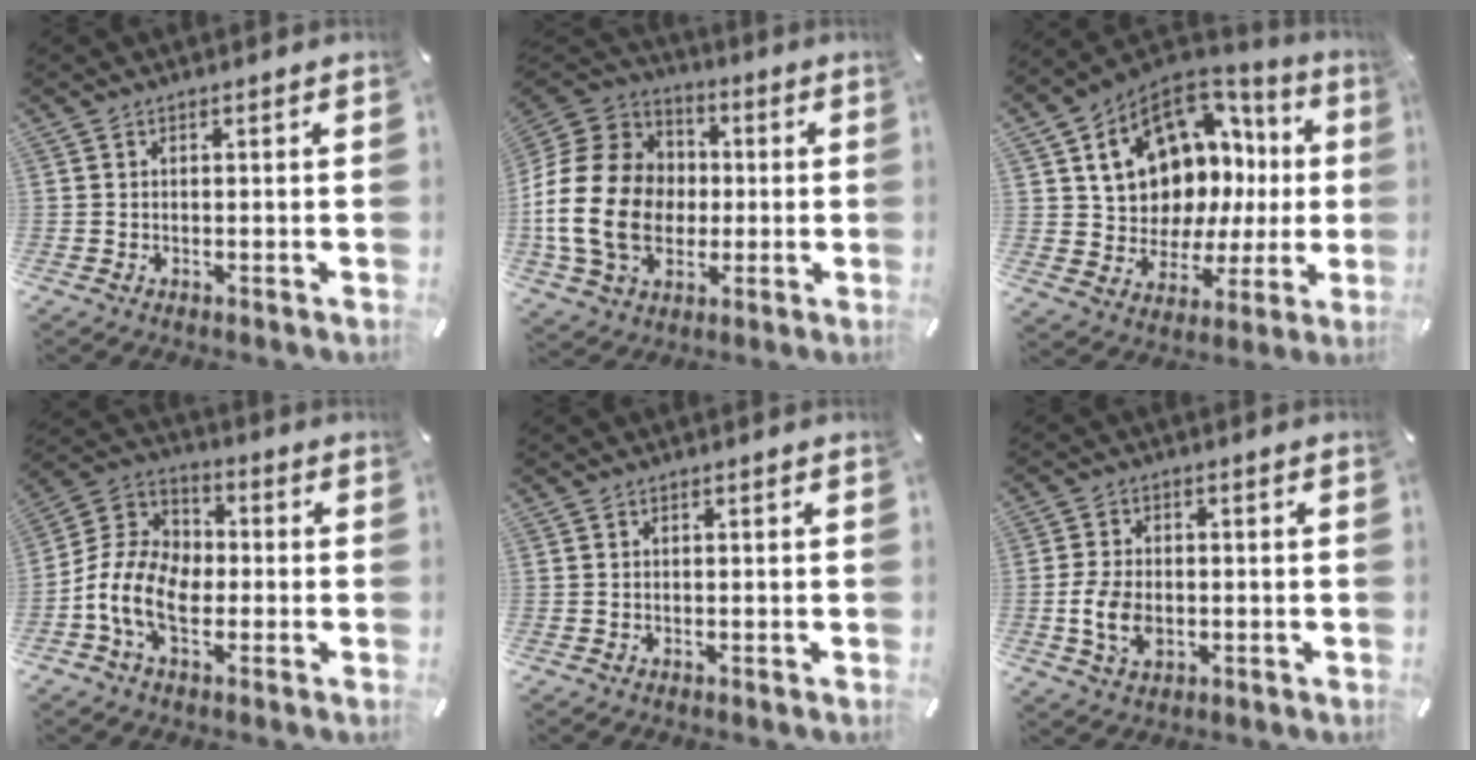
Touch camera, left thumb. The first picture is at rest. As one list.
[{"total": 21.3, "force": [-2.8, 17.3, 12.0], "torque": [-0.252, 0.025, -0.046]}, {"total": 15.8, "force": [7.1, 11.6, 8.1], "torque": [-0.144, -0.056, 0.143]}, {"total": 11.6, "force": [-4.0, 7.9, 7.4], "torque": [-0.176, 0.007, -0.076]}, {"total": 0.0}, {"total": 7.7, "force": [-1.7, 5.3, 5.2], "torque": [-0.127, 0.003, -0.034]}]